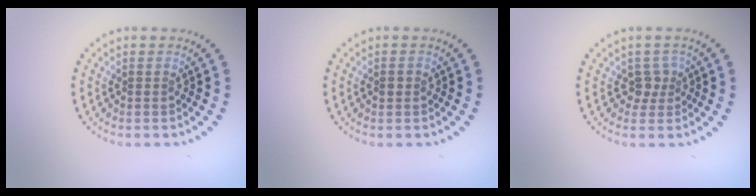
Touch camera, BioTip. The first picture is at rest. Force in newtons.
{"total": 0.9, "press": 0.9, "slide": 0.0}
{"total": 1.8, "press": 1.3, "slide": 1.2}